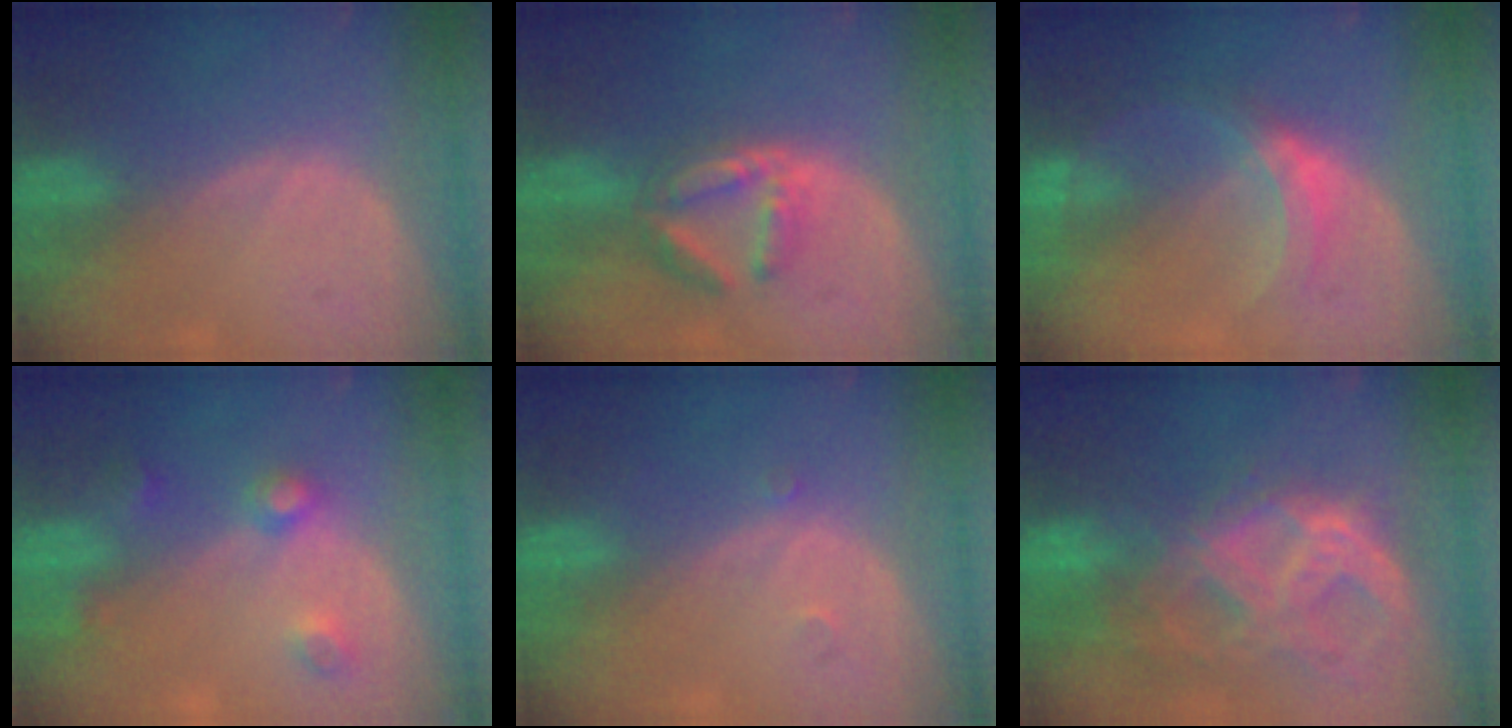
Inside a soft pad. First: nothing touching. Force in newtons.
{"total": 6.0, "press": 5.7, "slide": 1.8}
{"total": 5.1, "press": 4.9, "slide": 1.5}
{"total": 4.5, "press": 4.0, "slide": 2.1}
{"total": 0.9, "press": 0.7, "slide": 0.5}
{"total": 11.3, "press": 9.6, "slide": 6.0}